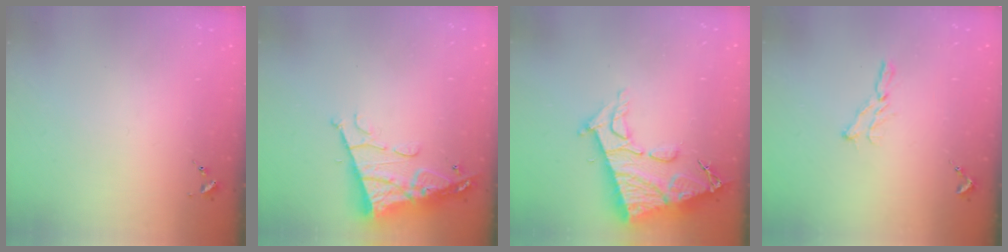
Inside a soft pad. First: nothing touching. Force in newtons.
{"total": 12.4, "press": 12.3, "slide": 1.3}
{"total": 15.4, "press": 15.3, "slide": 1.5}
{"total": 5.9, "press": 5.9, "slide": 0.5}